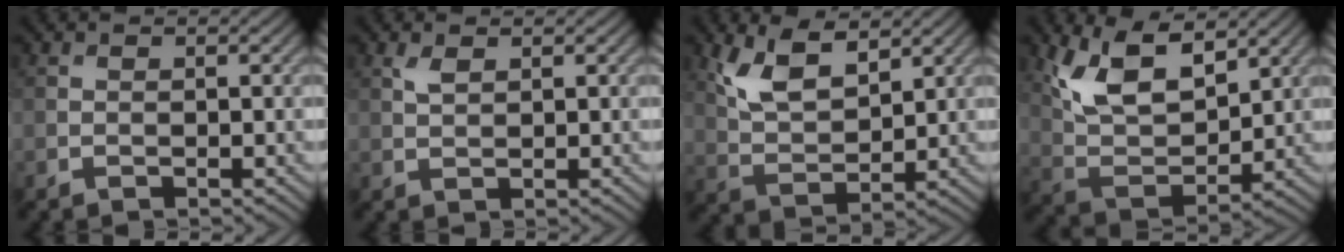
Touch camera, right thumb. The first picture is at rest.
{"total": 1.5, "force": [0.9, 0.7, 1.1], "torque": [-0.029, 0.001, 0.020]}
{"total": 7.5, "force": [4.1, 3.6, 5.2], "torque": [-0.119, -0.003, 0.085]}
{"total": 11.1, "force": [6.0, 5.3, 7.6], "torque": [-0.166, -0.001, 0.119]}